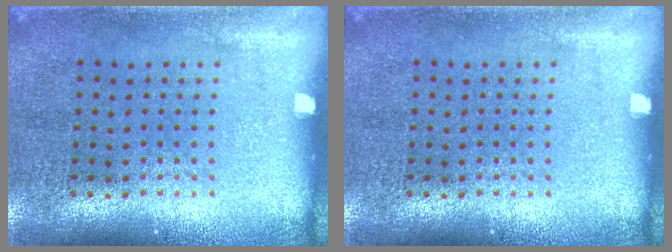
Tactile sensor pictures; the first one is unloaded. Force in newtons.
{"total": 0.0}